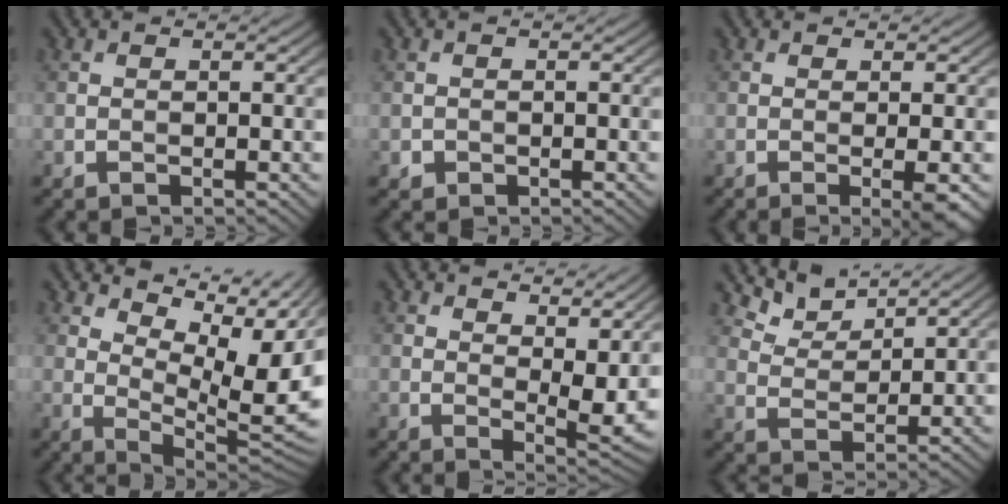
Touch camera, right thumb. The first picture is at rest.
{"total": 0.9, "force": [-0.3, 0.8, 0.1], "torque": [0.001, -0.007, -0.006]}
{"total": 3.0, "force": [-0.7, 0.4, 2.9], "torque": [-0.050, 0.000, -0.017]}
{"total": 13.5, "force": [5.0, 5.7, 11.2], "torque": [-0.162, 0.006, 0.089]}
{"total": 7.9, "force": [3.8, 3.3, 6.1], "torque": [-0.093, -0.012, 0.069]}
{"total": 4.9, "force": [4.2, 1.6, 2.0], "torque": [-0.057, 0.001, 0.090]}